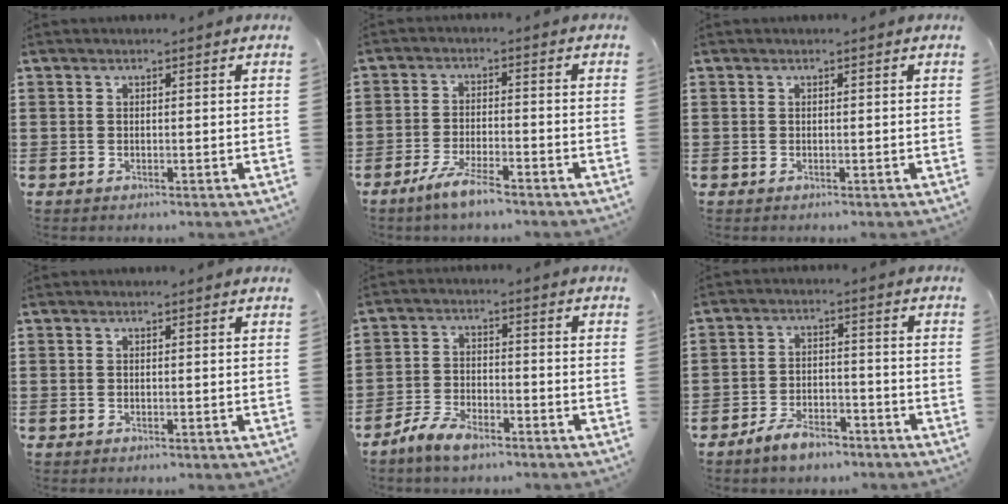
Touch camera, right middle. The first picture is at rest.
{"total": 5.0, "force": [-3.9, 0.6, 3.1], "torque": [-0.070, -0.007, -0.073]}
{"total": 0.0}
{"total": 0.0}
{"total": 4.9, "force": [-4.0, 1.6, 2.3], "torque": [-0.058, 0.004, -0.080]}
{"total": 5.0, "force": [-4.3, 1.5, 1.9], "torque": [-0.044, 0.007, -0.086]}